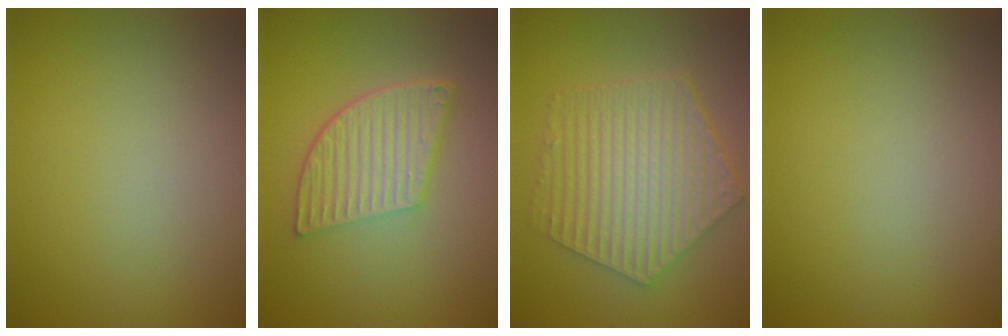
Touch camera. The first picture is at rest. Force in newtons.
{"total": 5.7, "press": 3.9, "slide": 4.2}
{"total": 6.2, "press": 4.8, "slide": 4.0}
{"total": 0.0}